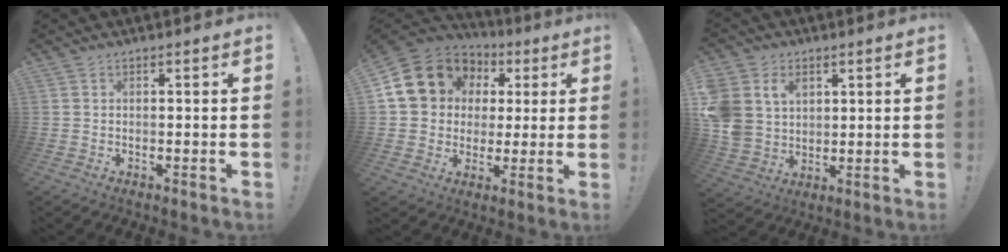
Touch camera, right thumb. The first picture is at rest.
{"total": 17.1, "force": [5.5, 14.3, 7.5], "torque": [-0.124, -0.015, 0.125]}
{"total": 11.5, "force": [4.5, 9.2, 5.1], "torque": [-0.113, -0.023, 0.092]}